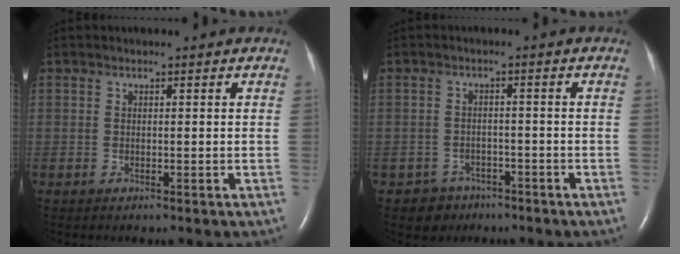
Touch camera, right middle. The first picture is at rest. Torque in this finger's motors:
{"motor_torque": [0.01, -0.03, -0.03, 0.00]}